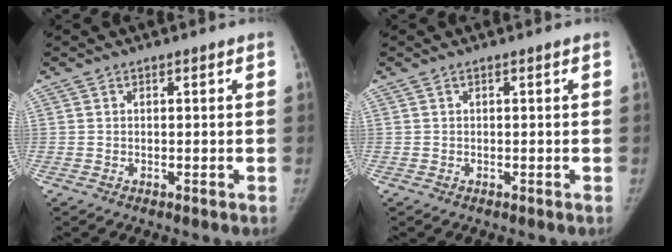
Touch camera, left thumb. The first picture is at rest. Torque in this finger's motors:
{"motor_torque": [1.07, 1.06, 0.01, -0.04, 0.03]}